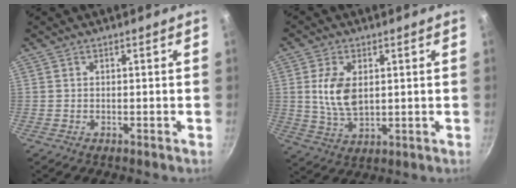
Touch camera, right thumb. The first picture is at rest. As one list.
[{"total": 8.6, "force": [1.5, 4.9, 6.9], "torque": [-0.130, -0.013, 0.033]}]